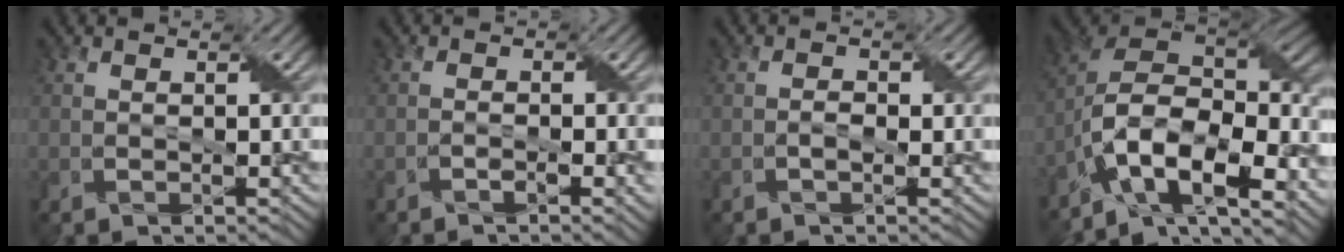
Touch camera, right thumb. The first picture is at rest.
{"total": 2.0, "force": [-1.0, 0.6, 1.6], "torque": [-0.031, 0.000, -0.018]}
{"total": 1.3, "force": [-0.4, 0.7, 1.0], "torque": [-0.020, 0.002, -0.007]}
{"total": 15.6, "force": [-7.7, 7.2, 11.5], "torque": [-0.256, -0.016, -0.137]}